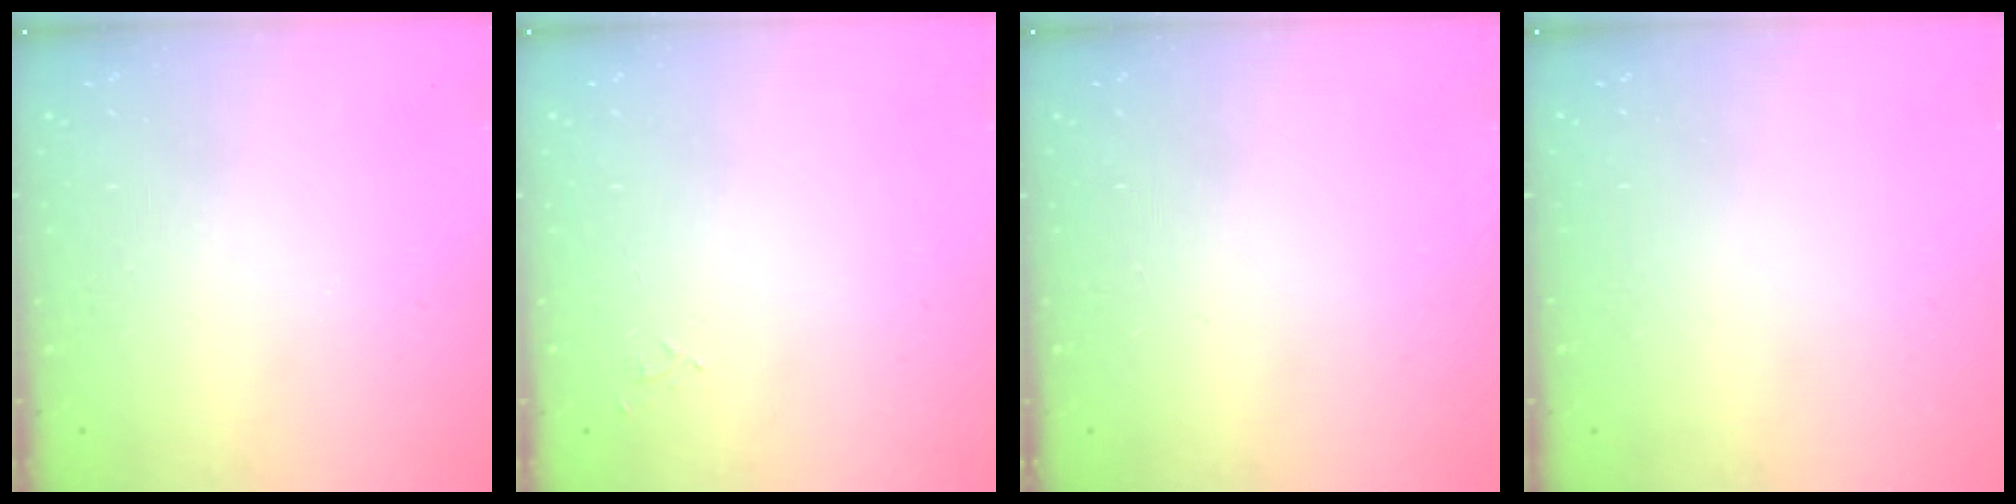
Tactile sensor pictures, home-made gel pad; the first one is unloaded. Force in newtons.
{"total": 5.2, "press": 5.2, "slide": 0.4}
{"total": 0.0}
{"total": 0.0}